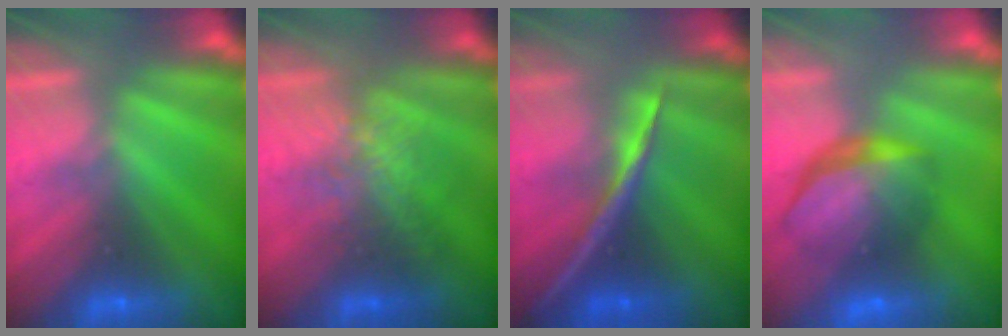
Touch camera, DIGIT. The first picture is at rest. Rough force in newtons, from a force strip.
{"total": 2.7}
{"total": 1.8}
{"total": 5.7}